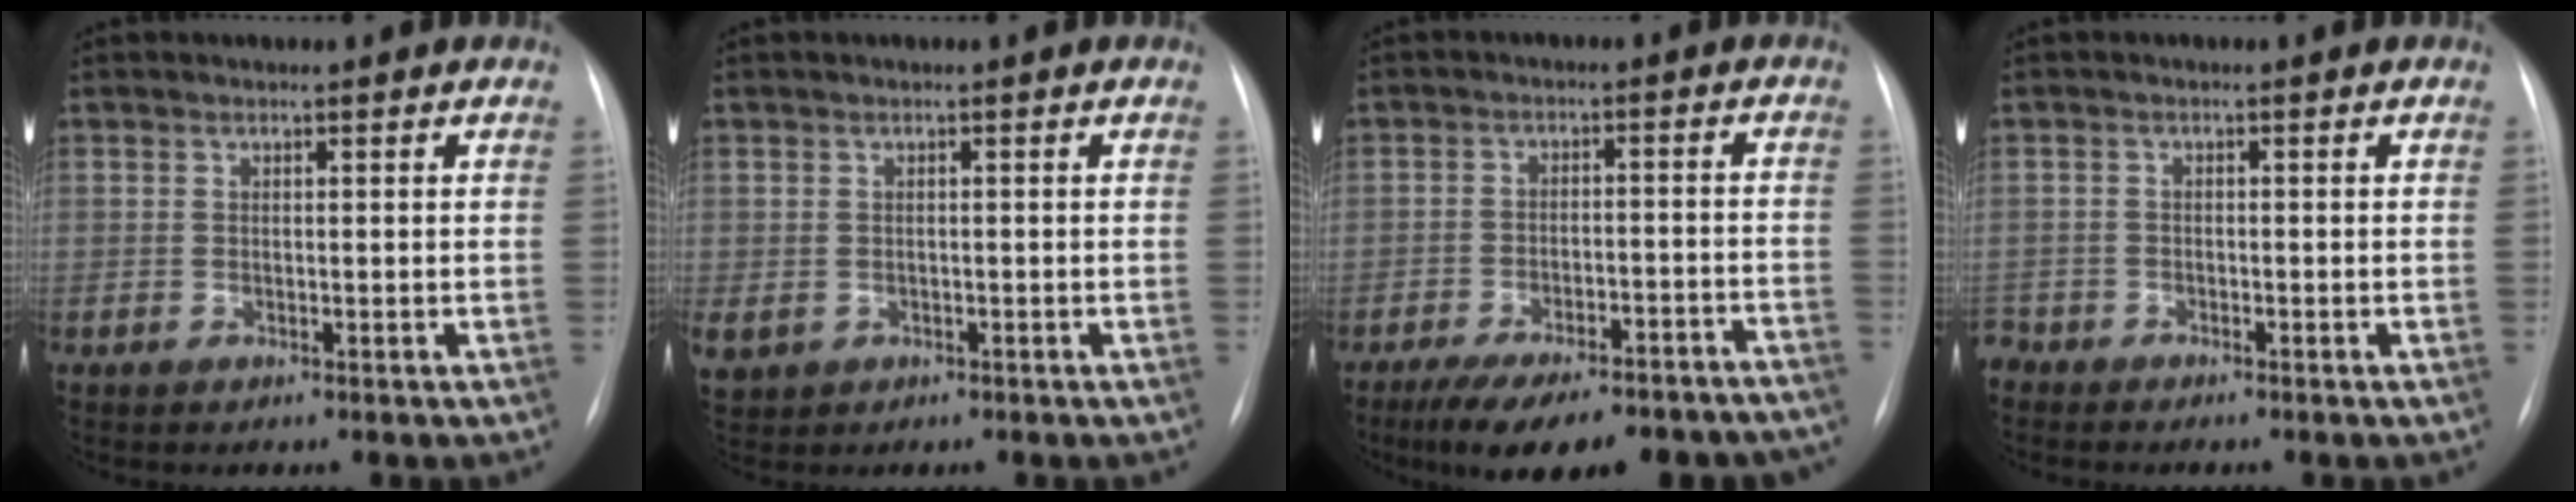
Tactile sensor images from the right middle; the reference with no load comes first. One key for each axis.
{"total": 3.5, "fx": -1.1, "fy": 3.0, "fz": 1.4, "tx": -0.035, "ty": -0.002, "tz": -0.003}
{"total": 19.4, "fx": -16.2, "fy": 5.8, "fz": 9.0, "tx": -0.108, "ty": 0.015, "tz": -0.215}
{"total": 2.3, "fx": -2.2, "fy": 0.6, "fz": -0.2, "tx": 0.002, "ty": -0.007, "tz": -0.042}